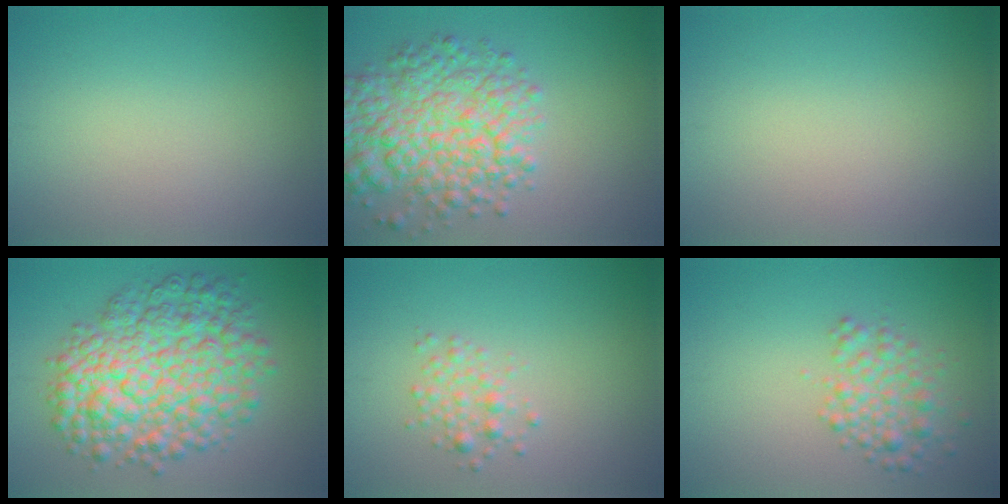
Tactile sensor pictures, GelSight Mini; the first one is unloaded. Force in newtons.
{"total": 7.8, "press": 7.8, "slide": 0.3}
{"total": 0.0}
{"total": 9.9, "press": 9.9, "slide": 0.2}
{"total": 1.7, "press": 1.7, "slide": 0.1}
{"total": 2.9, "press": 2.9, "slide": 0.1}